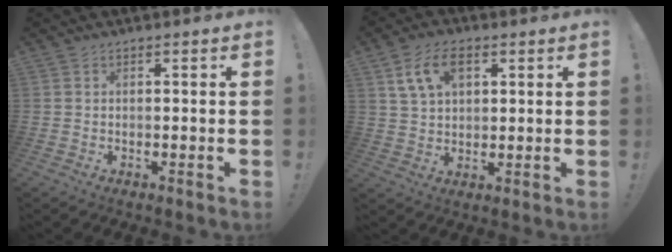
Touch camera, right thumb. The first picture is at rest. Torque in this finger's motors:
{"motor_torque": [-0.32, 0.72, 0.11, 0.05, 0.21]}